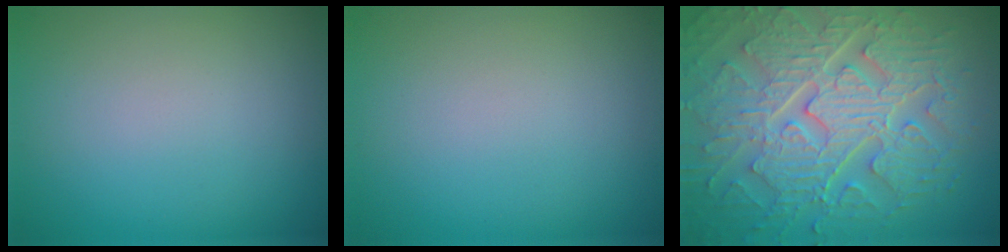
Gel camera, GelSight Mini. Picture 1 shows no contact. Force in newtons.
{"total": 0.0}
{"total": 9.4, "press": 6.9, "slide": 6.4}